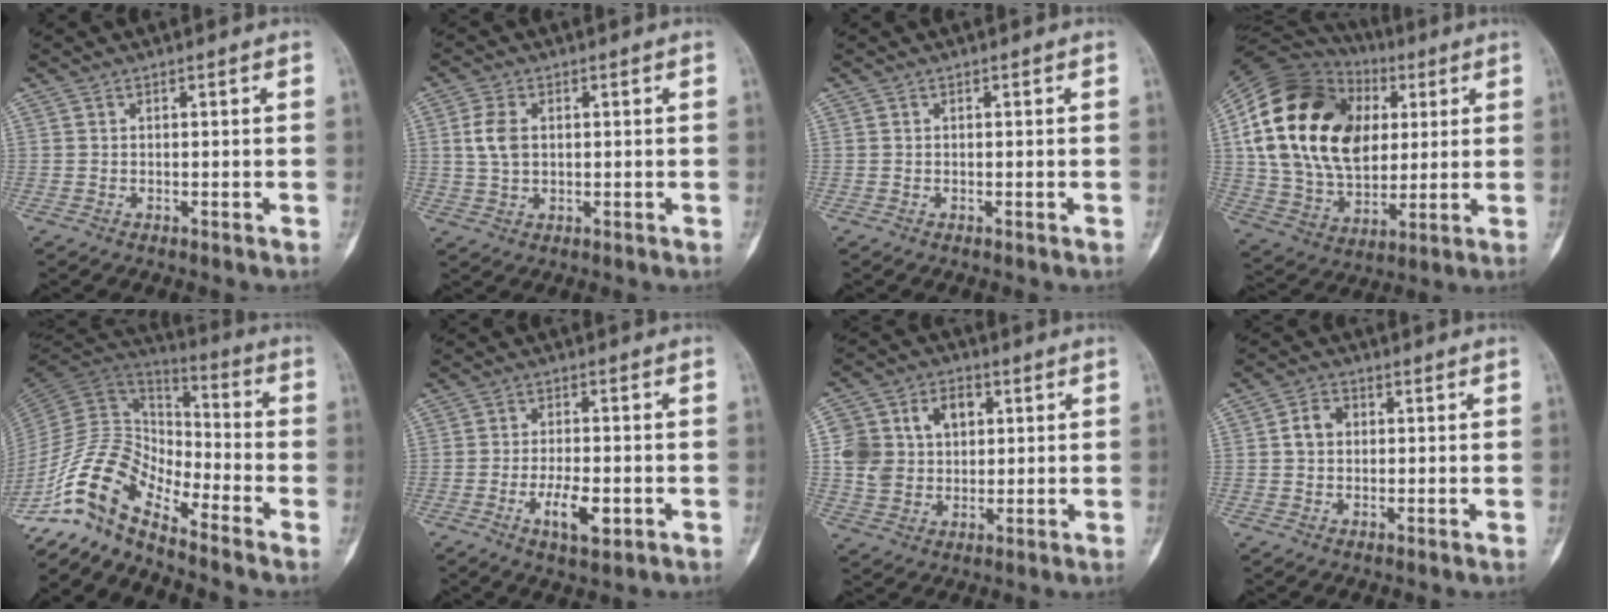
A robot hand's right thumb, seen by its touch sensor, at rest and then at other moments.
{"total": 5.1, "force": [0.9, 3.3, 3.8], "torque": [-0.077, 0.002, 0.018]}
{"total": 0.0}
{"total": 28.3, "force": [6.0, 18.8, 20.3], "torque": [-0.378, 0.011, 0.111]}
{"total": 13.9, "force": [-10.4, 5.5, 7.3], "torque": [-0.141, 0.094, -0.207]}
{"total": 6.7, "force": [-2.4, 2.6, 5.7], "torque": [-0.100, 0.003, -0.037]}
{"total": 11.3, "force": [2.4, 9.1, 6.2], "torque": [-0.080, 0.007, 0.048]}
{"total": 4.1, "force": [0.5, 3.3, 2.4], "torque": [-0.036, 0.010, 0.006]}